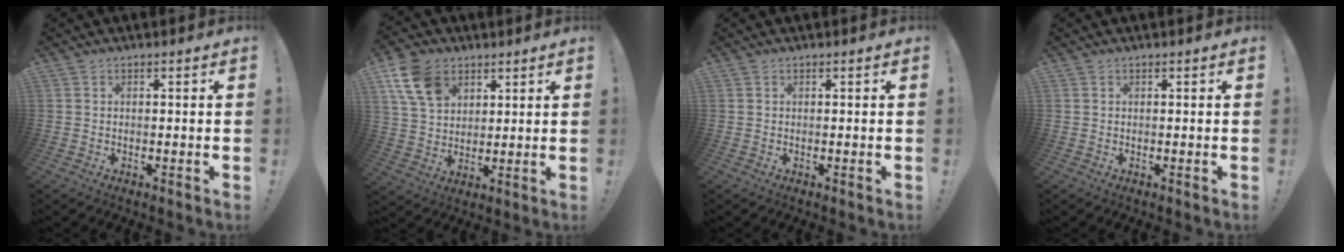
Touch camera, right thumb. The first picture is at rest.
{"total": 12.7, "force": [6.4, 8.7, 6.7], "torque": [-0.127, -0.018, 0.128]}
{"total": 0.0}
{"total": 0.0}